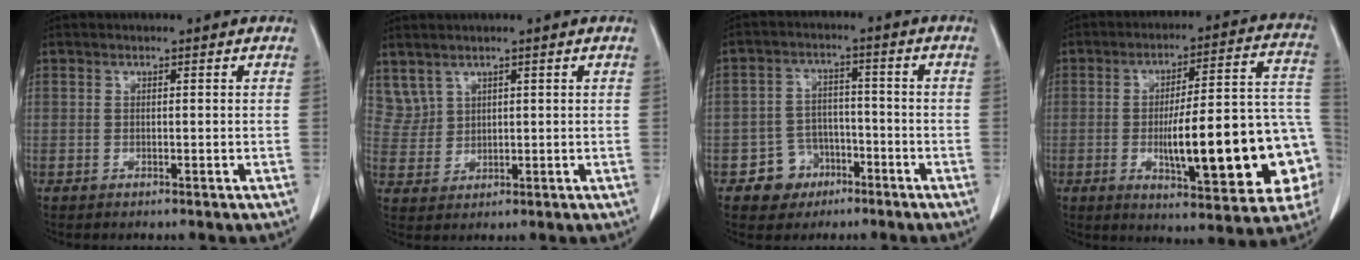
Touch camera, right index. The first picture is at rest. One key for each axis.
{"total": 3.6, "fx": 2.9, "fy": 2.2, "fz": 0.2, "tx": -0.003, "ty": 0.006, "tz": 0.069}
{"total": 6.1, "fx": -3.2, "fy": 5.2, "fz": 0.8, "tx": -0.005, "ty": 0.016, "tz": -0.046}
{"total": 22.5, "fx": -4.8, "fy": 4.4, "fz": 21.5, "tx": -0.230, "ty": 0.032, "tz": -0.054}